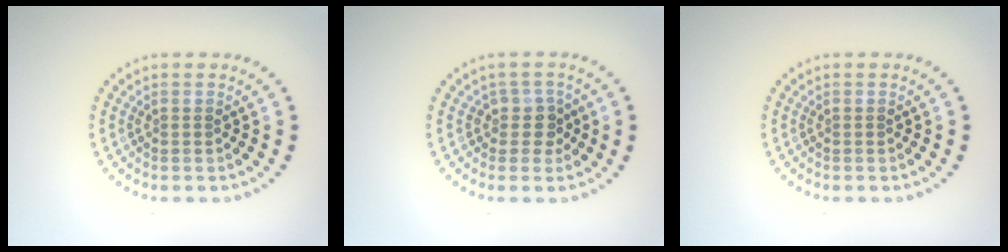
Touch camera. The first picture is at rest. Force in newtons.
{"total": 2.0, "press": 1.5, "slide": 1.3}
{"total": 0.0}